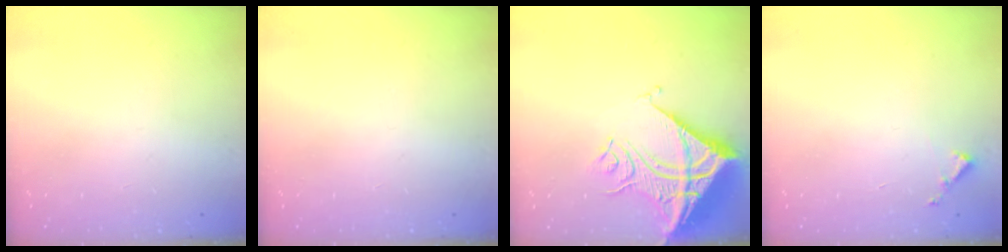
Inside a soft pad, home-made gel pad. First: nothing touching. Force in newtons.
{"total": 0.0}
{"total": 18.3, "press": 18.1, "slide": 2.4}
{"total": 3.6, "press": 3.6, "slide": 0.3}